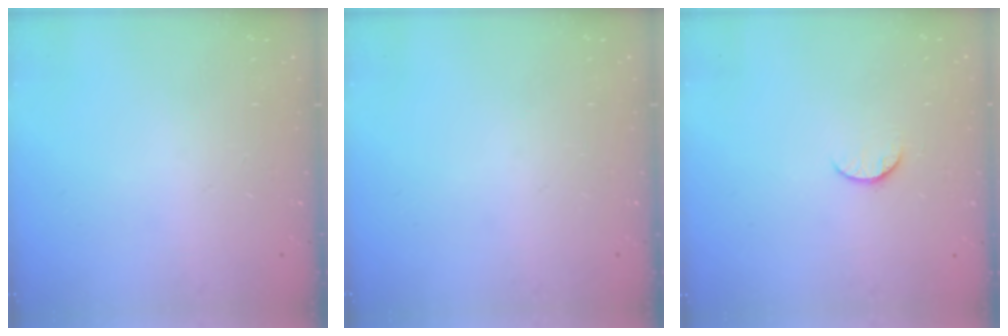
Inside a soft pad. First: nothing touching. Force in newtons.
{"total": 0.0}
{"total": 5.0, "press": 5.0, "slide": 0.4}